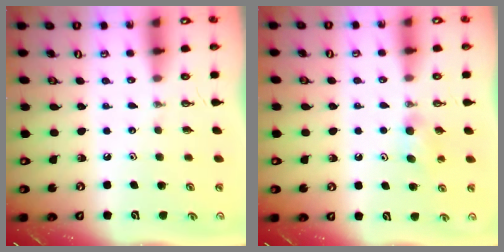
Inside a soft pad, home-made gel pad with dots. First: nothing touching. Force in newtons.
{"total": 4.7, "press": 4.1, "slide": 2.3}